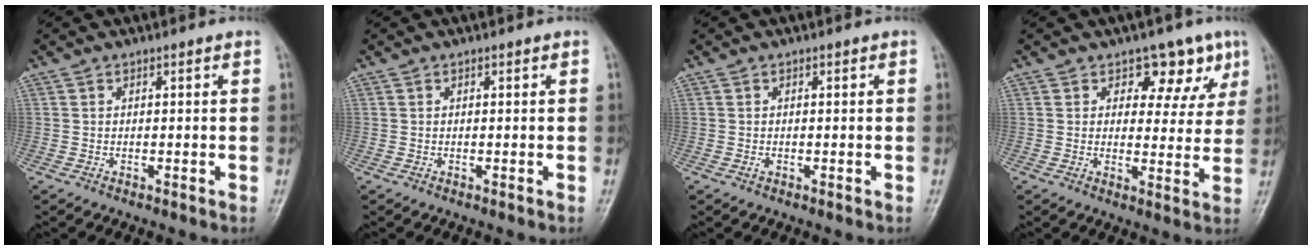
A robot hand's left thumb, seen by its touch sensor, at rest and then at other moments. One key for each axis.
{"total": 0.0}
{"total": 0.6, "fx": -0.1, "fy": 0.3, "fz": 0.4, "tx": -0.005, "ty": 0.000, "tz": -0.004}
{"total": 7.7, "fx": 4.4, "fy": 5.1, "fz": 3.7, "tx": 0.001, "ty": -0.016, "tz": 0.053}